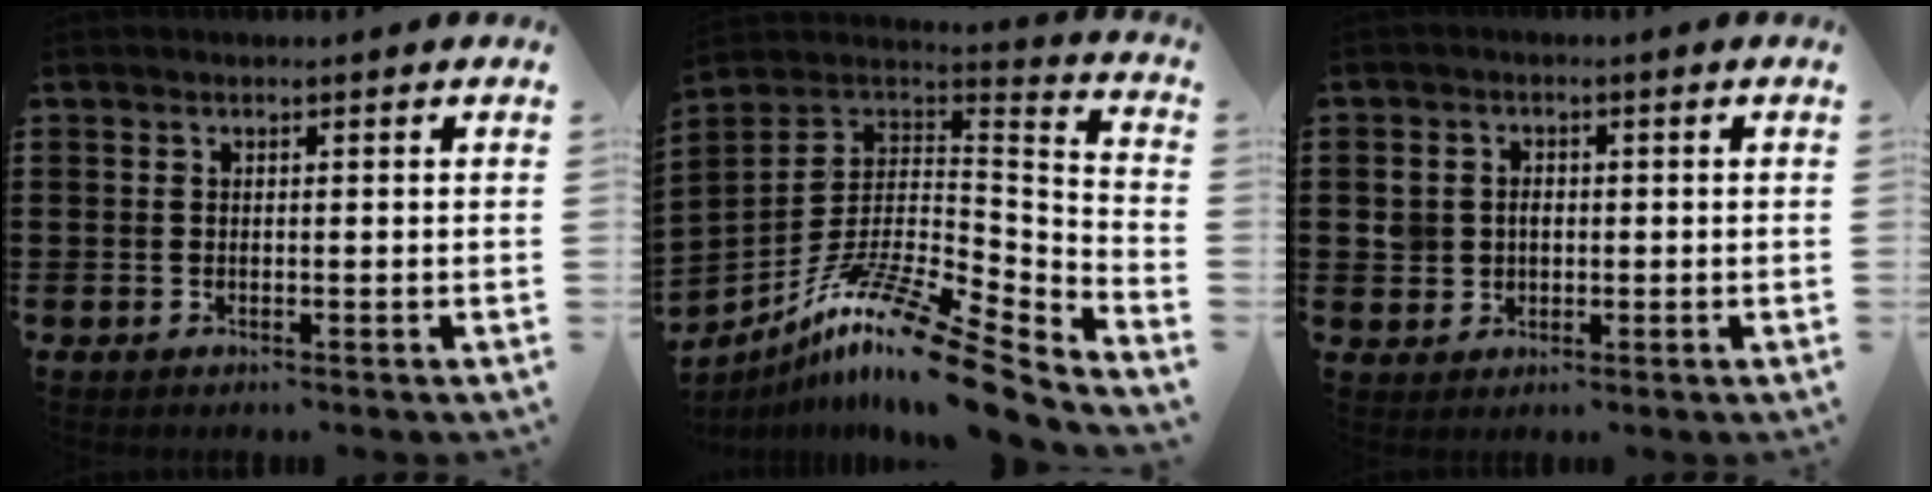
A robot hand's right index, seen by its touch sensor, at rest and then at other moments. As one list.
[{"total": 14.7, "force": [-10.3, 2.4, 10.1], "torque": [-0.194, 0.013, -0.195]}, {"total": 3.1, "force": [-0.1, 2.9, 1.1], "torque": [-0.032, 0.011, -0.005]}]